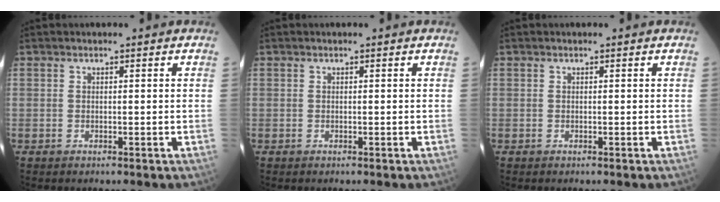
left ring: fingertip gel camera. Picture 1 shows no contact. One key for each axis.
{"total": 0.0}
{"total": 0.0}